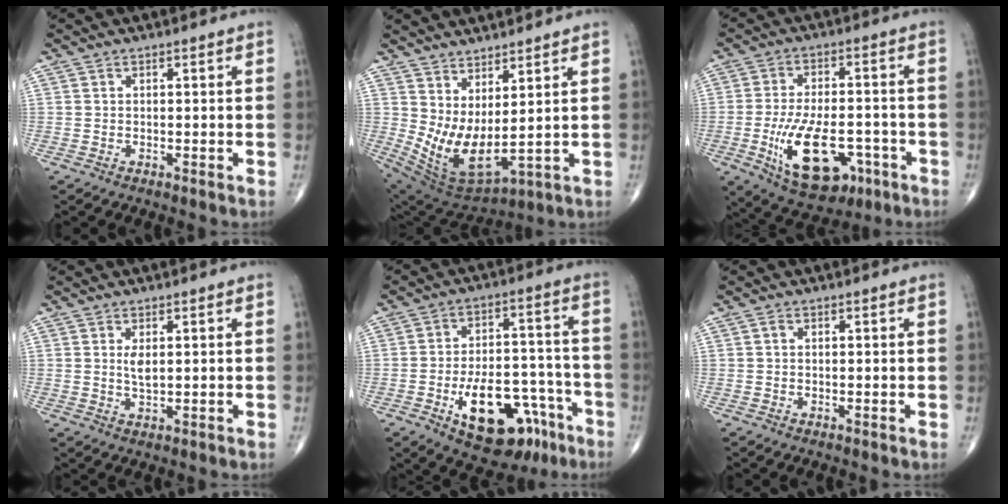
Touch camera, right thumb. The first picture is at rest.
{"total": 12.7, "force": [3.3, 4.7, 11.3], "torque": [-0.220, -0.041, 0.086]}
{"total": 16.0, "force": [-5.5, 8.3, 12.5], "torque": [-0.199, 0.015, -0.075]}
{"total": 2.5, "force": [0.7, 0.9, 2.2], "torque": [-0.042, -0.009, 0.015]}
{"total": 18.0, "force": [-8.7, 9.4, 12.6], "torque": [-0.163, 0.057, -0.119]}
{"total": 0.6, "force": [0.1, 0.4, 0.4], "torque": [-0.008, 0.005, 0.001]}